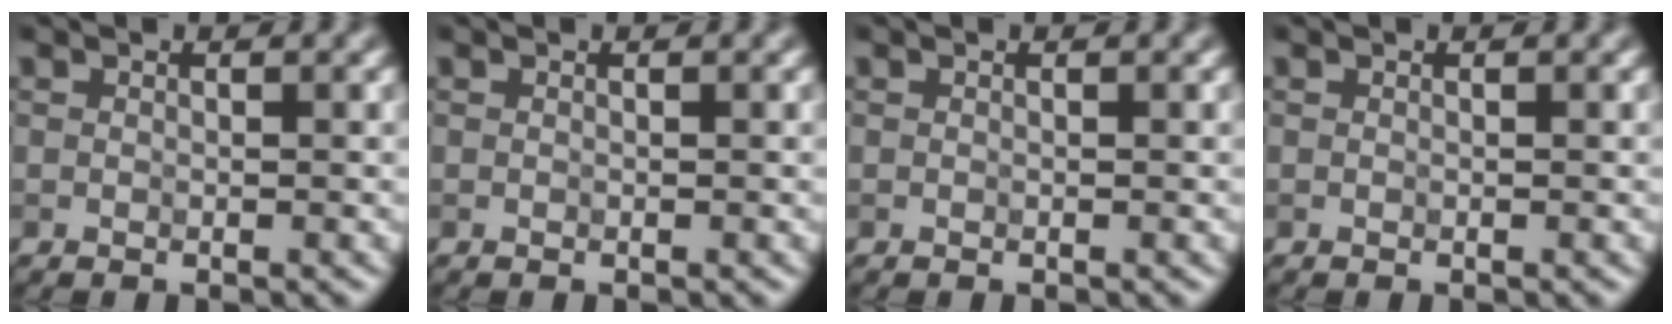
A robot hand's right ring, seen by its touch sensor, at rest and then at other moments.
{"total": 0.0}
{"total": 0.0}
{"total": 0.0}